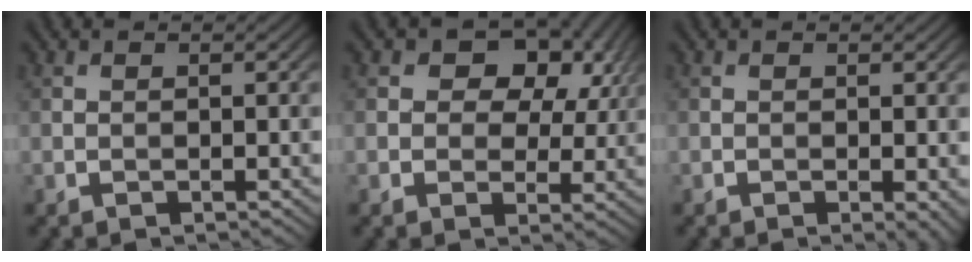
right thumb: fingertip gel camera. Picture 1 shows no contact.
{"total": 10.9, "force": [4.1, 7.6, 6.7], "torque": [-0.117, 0.021, 0.056]}
{"total": 1.4, "force": [-0.4, 0.3, 1.3], "torque": [-0.019, -0.006, -0.007]}